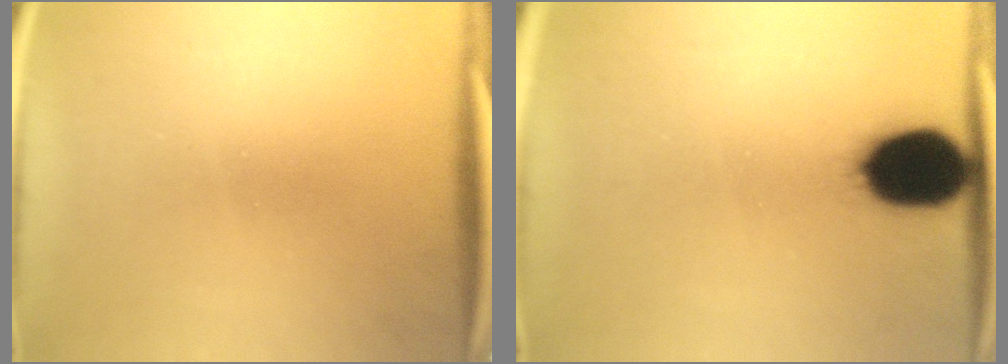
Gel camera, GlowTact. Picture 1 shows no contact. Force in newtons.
{"total": 14.4}